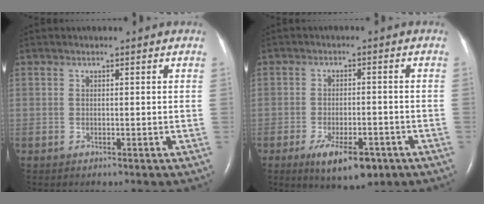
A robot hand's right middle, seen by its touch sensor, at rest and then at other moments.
{"total": 8.2, "force": [-4.8, 2.9, 6.0], "torque": [-0.097, -0.008, -0.068]}